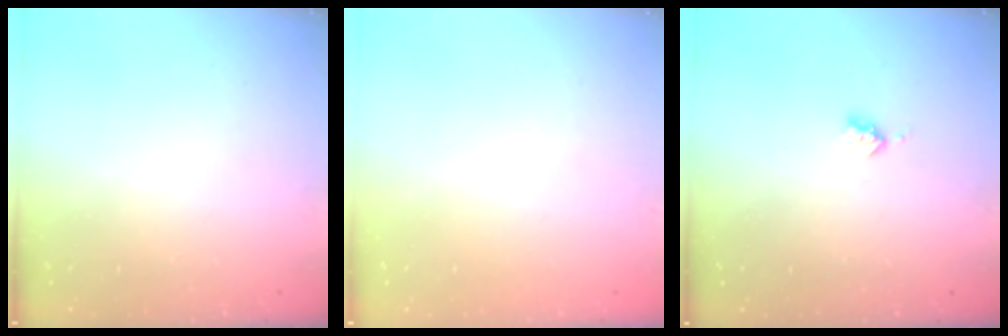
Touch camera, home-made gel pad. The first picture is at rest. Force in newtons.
{"total": 0.5, "press": 0.5, "slide": 0.1}
{"total": 2.9, "press": 2.9, "slide": 0.5}